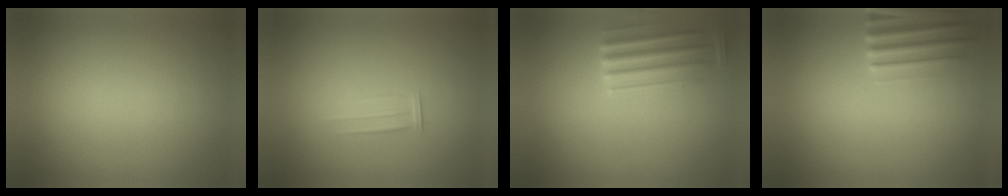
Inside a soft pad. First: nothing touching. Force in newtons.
{"total": 1.7}
{"total": 4.3}
{"total": 2.8}